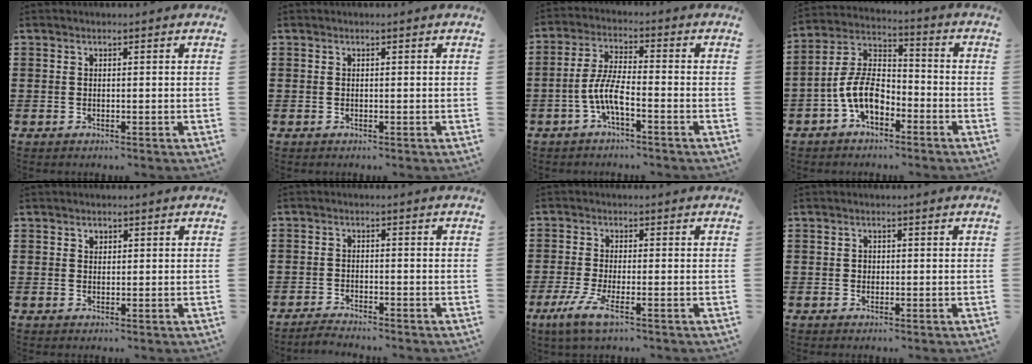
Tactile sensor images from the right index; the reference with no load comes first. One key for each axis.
{"total": 0.0}
{"total": 6.4, "fx": -2.8, "fy": 1.5, "fz": 5.6, "tx": -0.136, "ty": -0.012, "tz": -0.060}
{"total": 9.0, "fx": -3.8, "fy": 4.7, "fz": 6.6, "tx": -0.162, "ty": 0.001, "tz": -0.078}
{"total": 1.0, "fx": 0.5, "fy": 0.7, "fz": 0.3, "tx": -0.007, "ty": 0.003, "tz": 0.011}
{"total": 1.8, "fx": -1.8, "fy": 0.0, "fz": -0.1, "tx": -0.004, "ty": 0.004, "tz": -0.038}
{"total": 4.3, "fx": -2.3, "fy": 0.6, "fz": 3.5, "tx": -0.088, "ty": -0.014, "tz": -0.046}
{"total": 0.8, "fx": 0.0, "fy": 0.7, "fz": 0.3, "tx": -0.008, "ty": 0.003, "tz": 0.001}